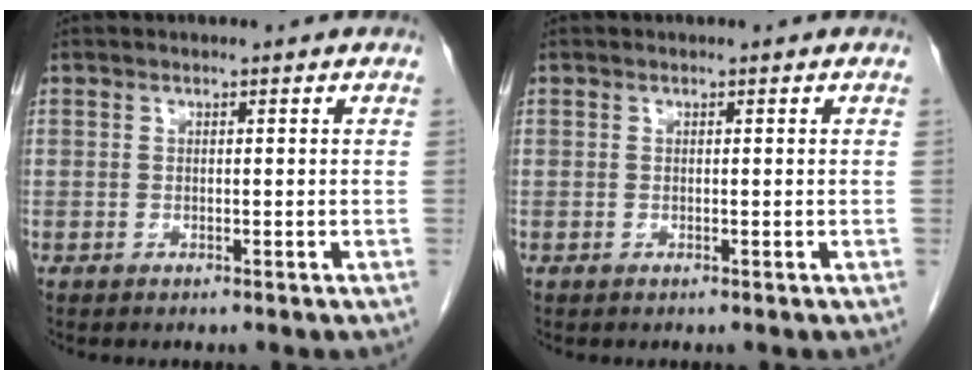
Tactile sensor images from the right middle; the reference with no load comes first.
{"total": 0.0}